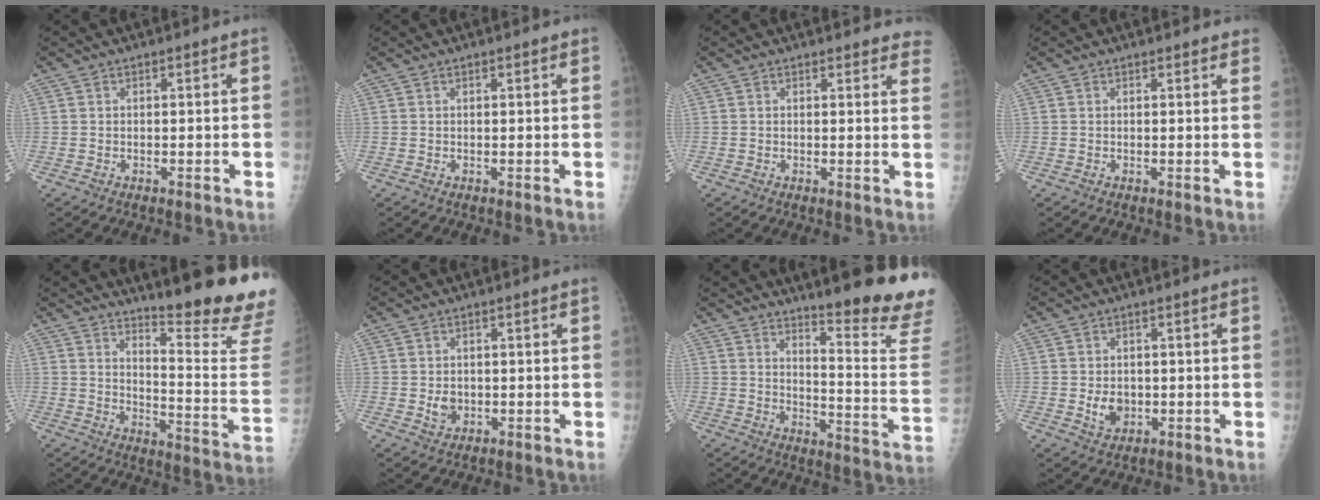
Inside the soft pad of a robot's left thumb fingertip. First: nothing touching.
{"total": 0.7, "force": [0.4, 0.3, 0.5], "torque": [-0.008, 0.000, 0.004]}
{"total": 5.6, "force": [5.3, 1.8, 0.9], "torque": [0.029, -0.022, 0.029]}
{"total": 1.9, "force": [1.7, 0.7, 0.5], "torque": [0.007, -0.006, 0.008]}
{"total": 21.0, "force": [17.5, 0.9, 11.7], "torque": [-0.138, -0.182, 0.226]}
{"total": 3.1, "force": [-0.4, 2.5, 1.7], "torque": [-0.017, 0.001, -0.001]}
{"total": 20.4, "force": [16.1, 1.4, 12.4], "torque": [-0.140, -0.154, 0.206]}
{"total": 4.4, "force": [-0.6, 3.4, 2.7], "torque": [-0.030, -0.001, -0.002]}